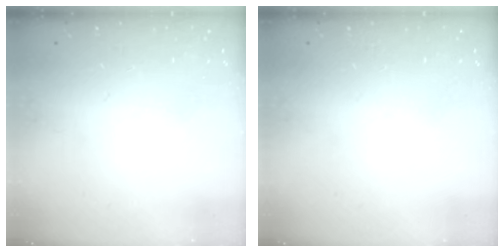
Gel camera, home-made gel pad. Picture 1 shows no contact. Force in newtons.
{"total": 0.0}